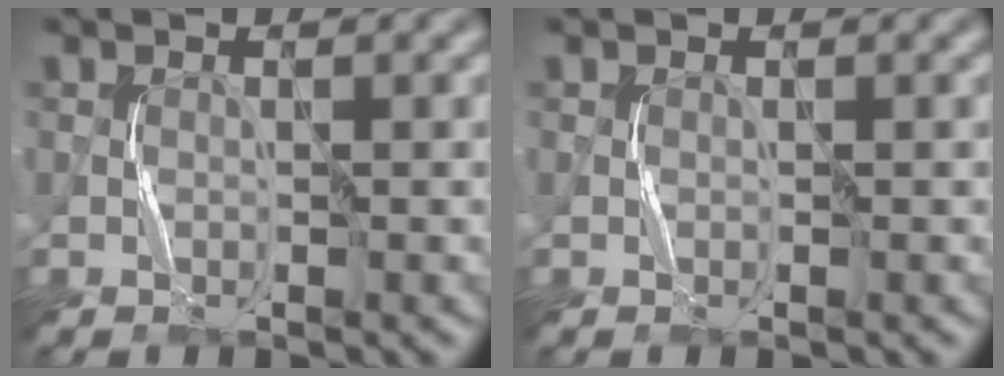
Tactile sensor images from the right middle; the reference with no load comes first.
{"total": 0.0}